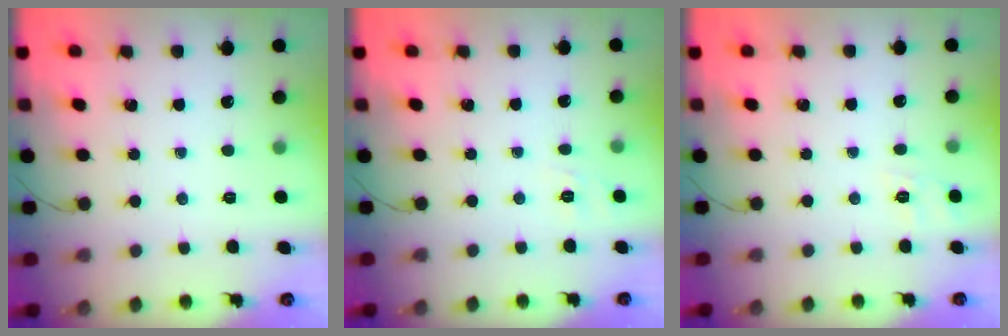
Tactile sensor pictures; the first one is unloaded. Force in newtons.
{"total": 2.6, "press": 2.0, "slide": 1.7}
{"total": 9.5, "press": 9.3, "slide": 2.1}